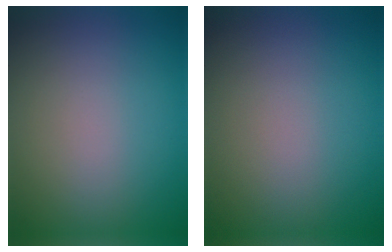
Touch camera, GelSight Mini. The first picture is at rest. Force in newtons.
{"total": 0.0}